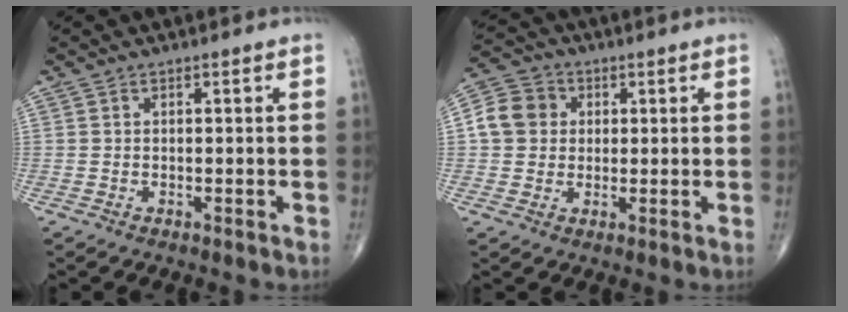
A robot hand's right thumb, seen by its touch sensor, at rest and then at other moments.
{"total": 7.7, "force": [1.1, 6.9, 3.2], "torque": [-0.044, 0.012, 0.008]}